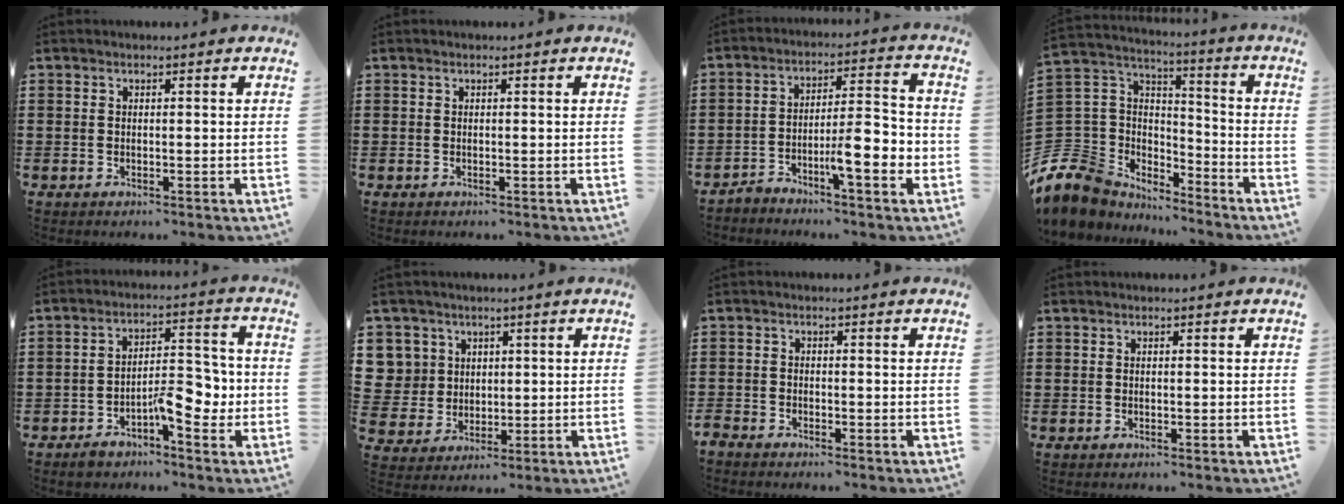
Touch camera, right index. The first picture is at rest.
{"total": 0.0}
{"total": 8.0, "force": [-4.0, 1.4, 6.7], "torque": [-0.095, -0.003, -0.074]}
{"total": 9.4, "force": [-6.5, 6.6, 1.7], "torque": [-0.092, -0.008, -0.127]}
{"total": 7.9, "force": [-2.7, 3.8, 6.4], "torque": [-0.080, 0.005, -0.050]}
{"total": 6.2, "force": [1.9, 5.9, 0.4], "torque": [-0.049, 0.009, 0.036]}
{"total": 1.3, "force": [-1.3, 0.1, -0.1], "torque": [-0.004, 0.000, -0.029]}
{"total": 0.0}